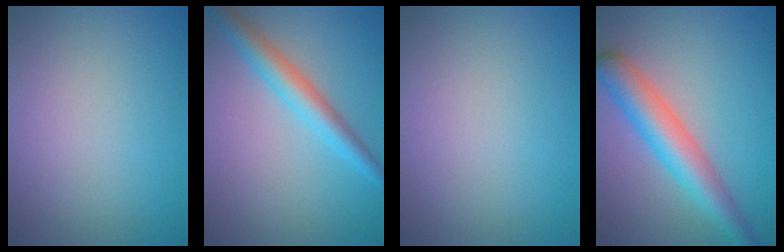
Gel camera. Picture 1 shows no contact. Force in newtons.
{"total": 3.6, "press": 3.6, "slide": 0.0}
{"total": 0.0}
{"total": 5.4, "press": 5.4, "slide": 0.1}